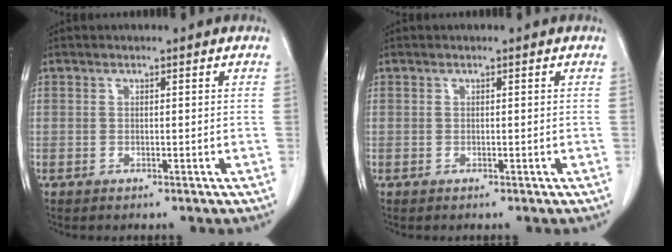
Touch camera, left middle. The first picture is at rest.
{"total": 0.0}